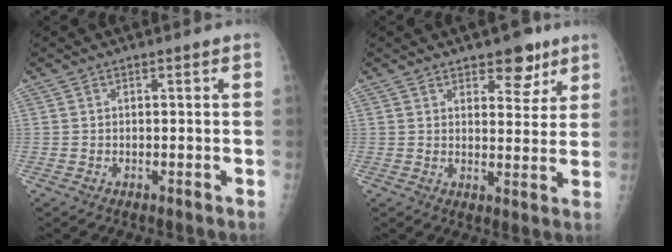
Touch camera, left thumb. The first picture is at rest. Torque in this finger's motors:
{"motor_torque": [0.48, 0.40, 0.09, -0.01, 0.06]}